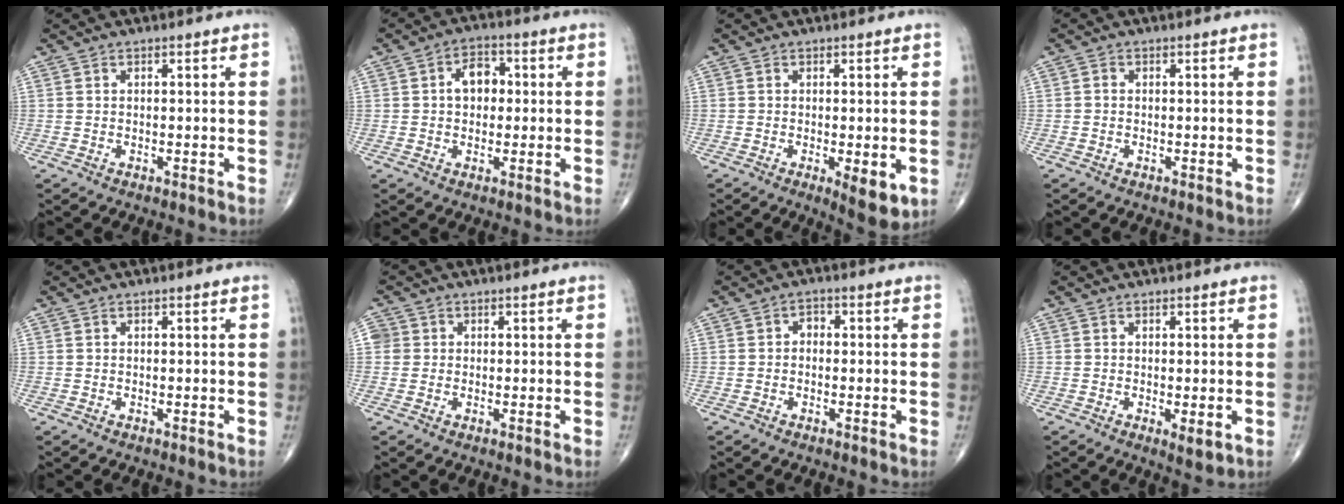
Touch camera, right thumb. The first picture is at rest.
{"total": 6.0, "force": [0.6, 4.2, 4.2], "torque": [-0.051, 0.016, 0.004]}
{"total": 5.7, "force": [-1.5, 1.9, 5.2], "torque": [-0.069, -0.016, -0.017]}
{"total": 0.7, "force": [-0.1, 0.6, 0.3], "torque": [-0.003, 0.001, -0.006]}
{"total": 0.0}
{"total": 2.6, "force": [0.3, 2.6, 0.5], "torque": [0.004, 0.008, 0.007]}
{"total": 1.9, "force": [-0.1, 1.4, 1.2], "torque": [-0.007, 0.011, -0.007]}
{"total": 2.4, "force": [-0.5, 0.7, 2.2], "torque": [-0.033, -0.009, -0.006]}